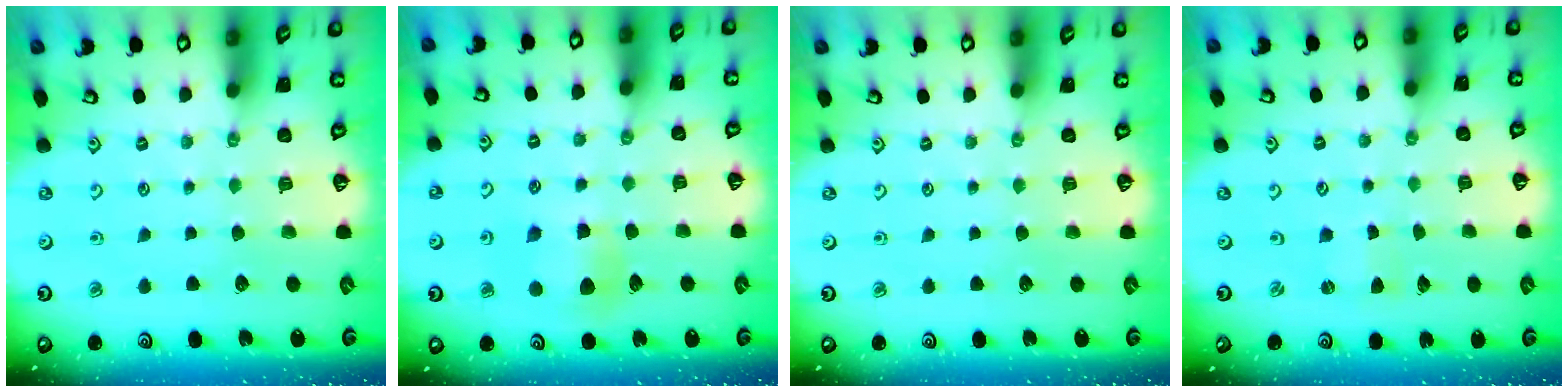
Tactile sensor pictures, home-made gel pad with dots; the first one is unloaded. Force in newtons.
{"total": 7.3, "press": 7.3, "slide": 0.3}
{"total": 0.0}
{"total": 0.7, "press": 0.7, "slide": 0.1}